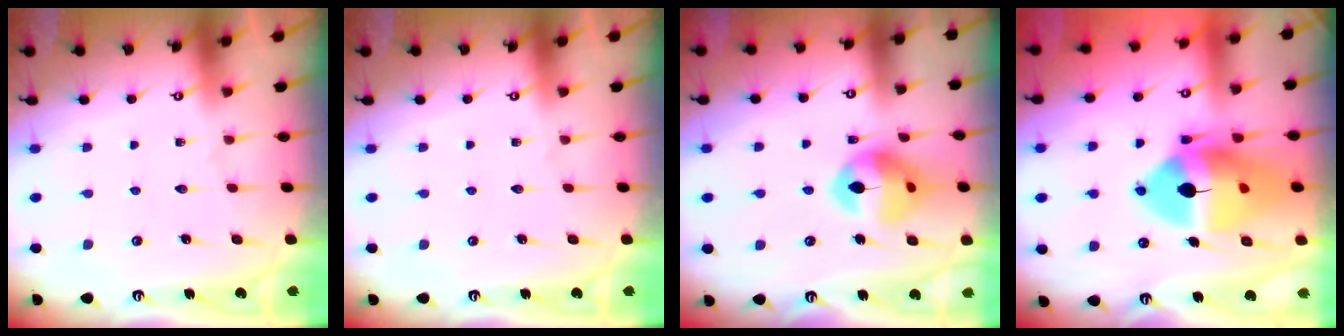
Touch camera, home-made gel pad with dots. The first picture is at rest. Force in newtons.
{"total": 0.0}
{"total": 14.7, "press": 14.6, "slide": 1.7}
{"total": 19.9, "press": 19.7, "slide": 2.5}